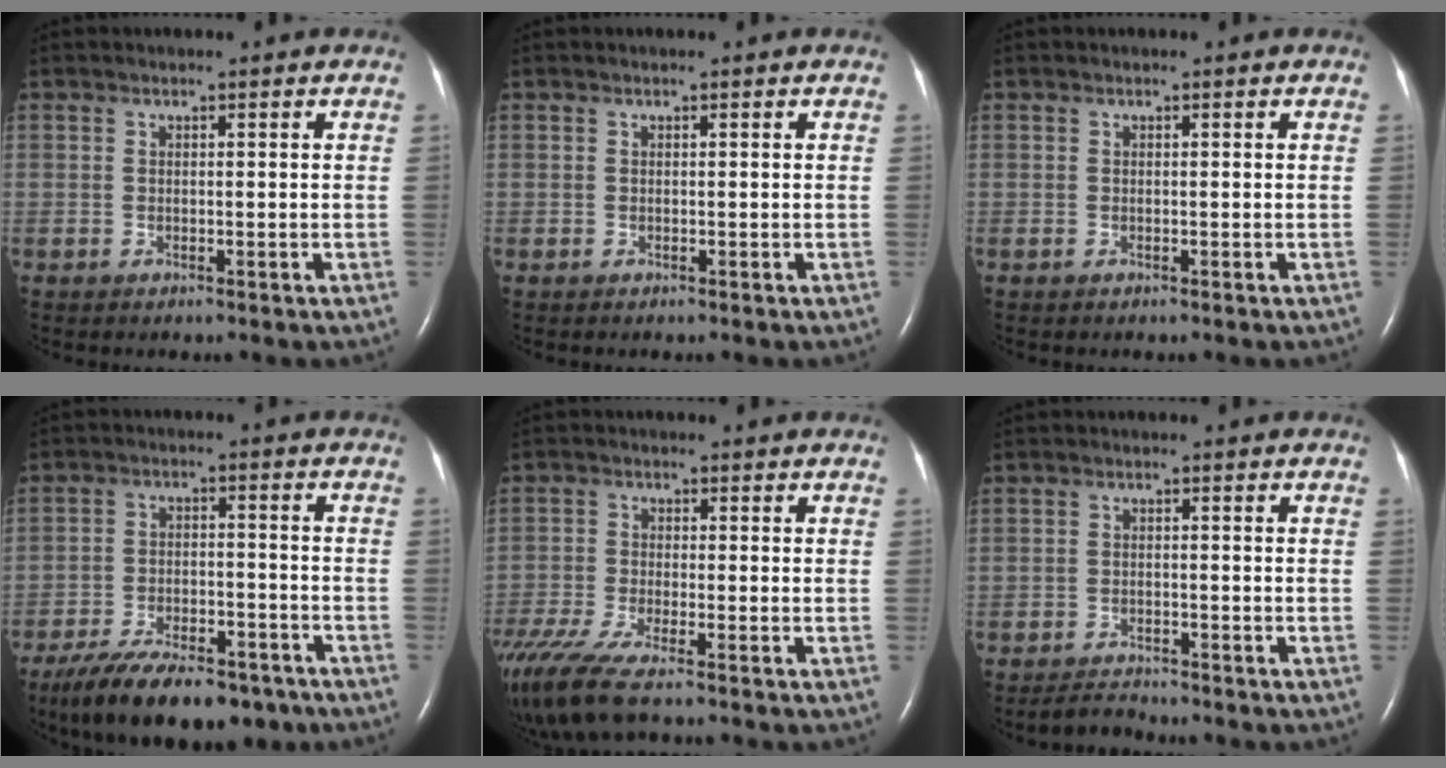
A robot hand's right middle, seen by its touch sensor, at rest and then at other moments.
{"total": 0.0}
{"total": 0.0}
{"total": 16.5, "force": [-12.4, 6.2, 9.0], "torque": [-0.154, -0.006, -0.193]}
{"total": 10.3, "force": [-7.9, 1.3, 6.4], "torque": [-0.123, -0.027, -0.142]}
{"total": 2.4, "force": [-2.4, 0.2, 0.2], "torque": [-0.012, -0.012, -0.040]}